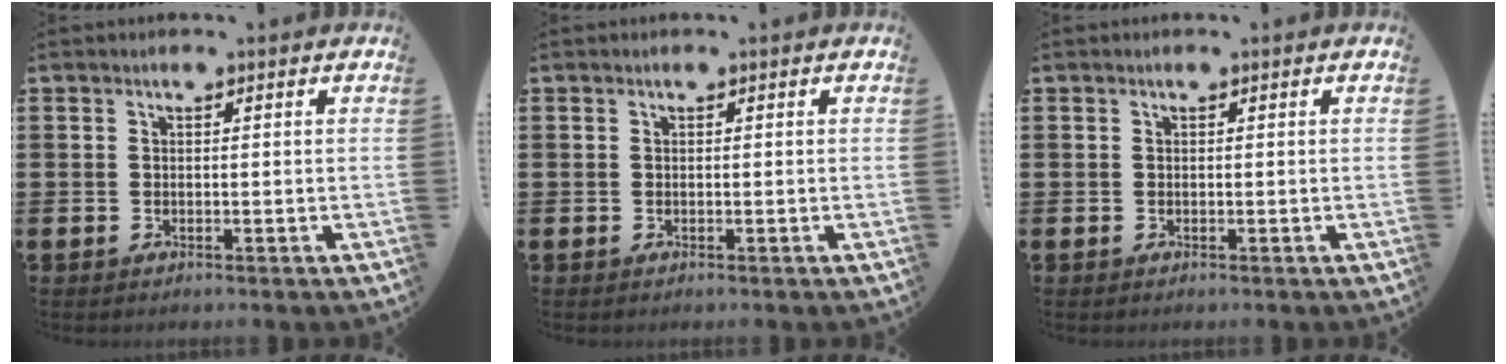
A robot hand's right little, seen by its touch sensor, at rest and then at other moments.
{"total": 0.0}
{"total": 0.0}